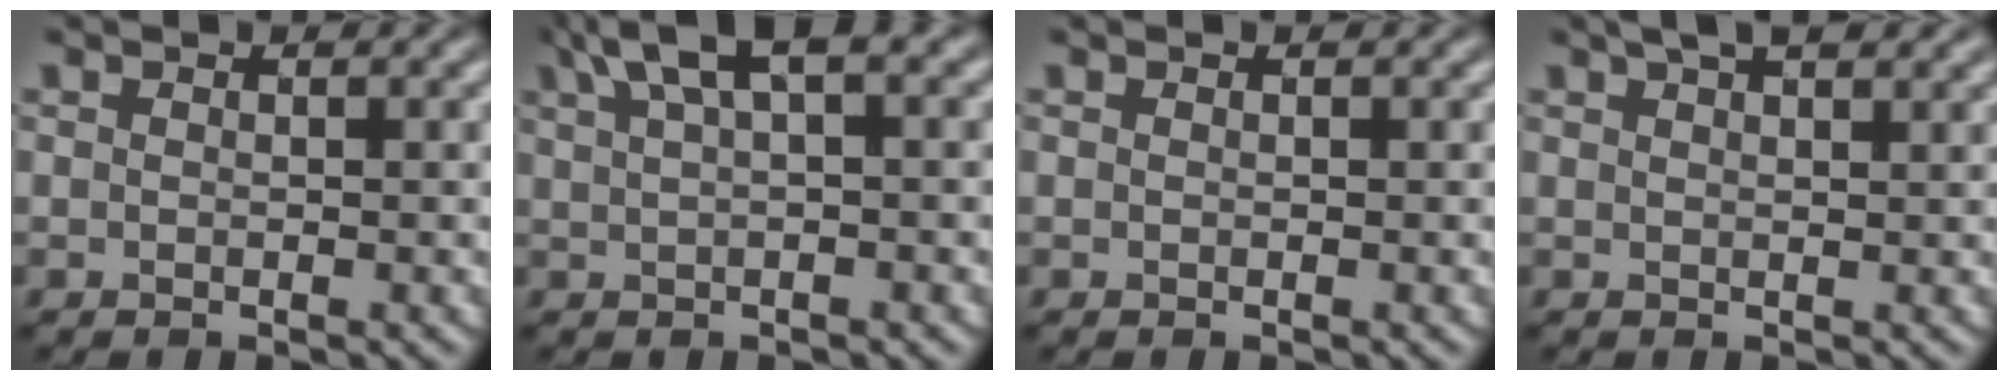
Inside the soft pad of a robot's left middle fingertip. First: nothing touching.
{"total": 4.8, "force": [2.9, 1.2, 3.7], "torque": [-0.065, 0.019, 0.051]}
{"total": 0.0}
{"total": 3.9, "force": [2.8, 1.2, 2.4], "torque": [-0.016, 0.014, 0.027]}